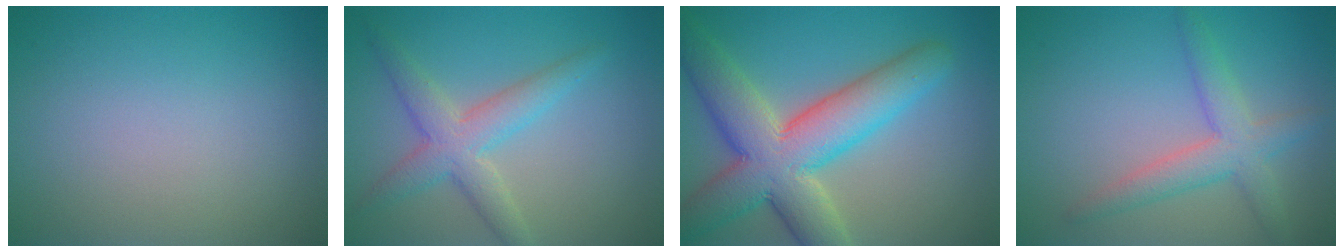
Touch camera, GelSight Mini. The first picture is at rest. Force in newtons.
{"total": 4.2, "press": 4.2, "slide": 0.2}
{"total": 10.2, "press": 10.2, "slide": 0.5}
{"total": 3.9, "press": 3.9, "slide": 0.1}